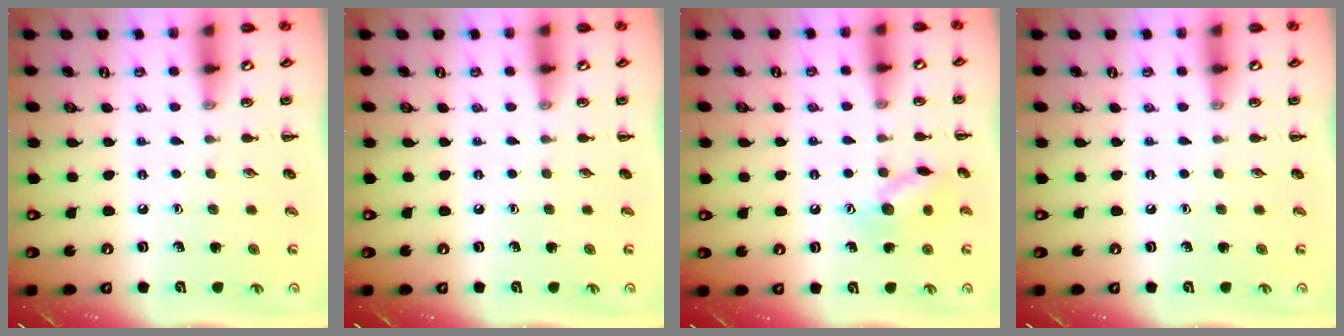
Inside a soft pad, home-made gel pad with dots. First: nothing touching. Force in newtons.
{"total": 0.0}
{"total": 10.3, "press": 10.3, "slide": 0.5}
{"total": 0.0}